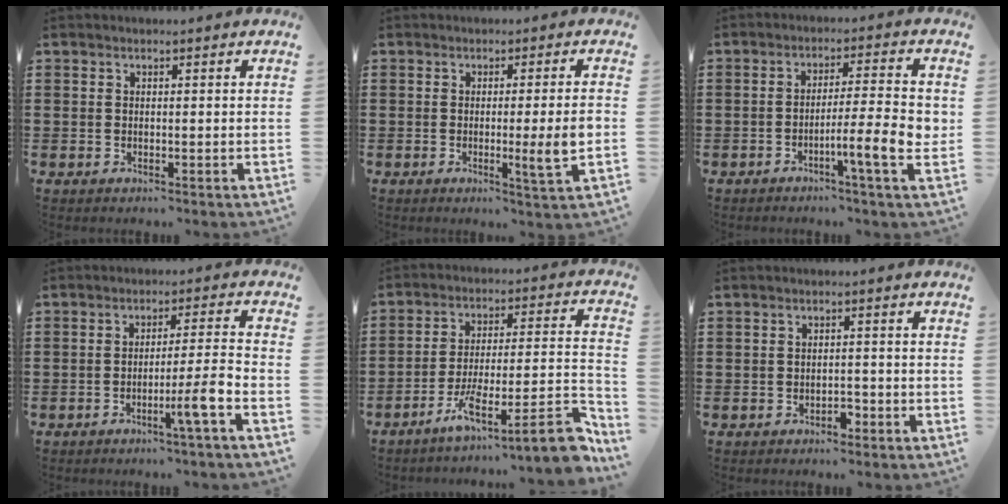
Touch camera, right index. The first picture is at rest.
{"total": 6.1, "force": [-0.7, -0.2, 6.0], "torque": [-0.093, -0.019, -0.013]}
{"total": 8.5, "force": [-2.7, 0.6, 8.0], "torque": [-0.139, -0.009, -0.047]}
{"total": 5.9, "force": [-3.1, -0.9, 5.0], "torque": [-0.080, -0.008, -0.056]}
{"total": 11.5, "force": [-6.7, 1.8, 9.2], "torque": [-0.132, 0.005, -0.120]}
{"total": 1.6, "force": [-1.3, 0.6, 0.8], "torque": [-0.019, -0.003, -0.025]}